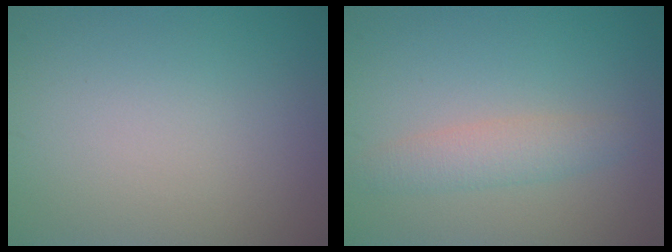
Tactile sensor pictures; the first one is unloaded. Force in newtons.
{"total": 2.5, "press": 2.5, "slide": 0.1}